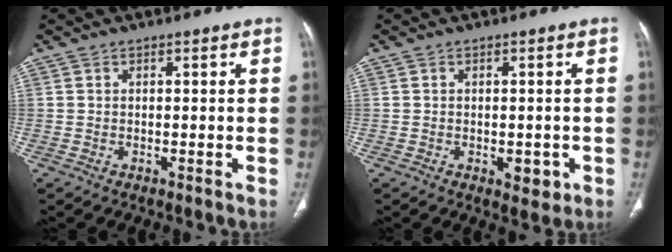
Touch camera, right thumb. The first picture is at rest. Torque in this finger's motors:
{"motor_torque": [0.24, 0.43, -0.20, 0.06, 0.09]}